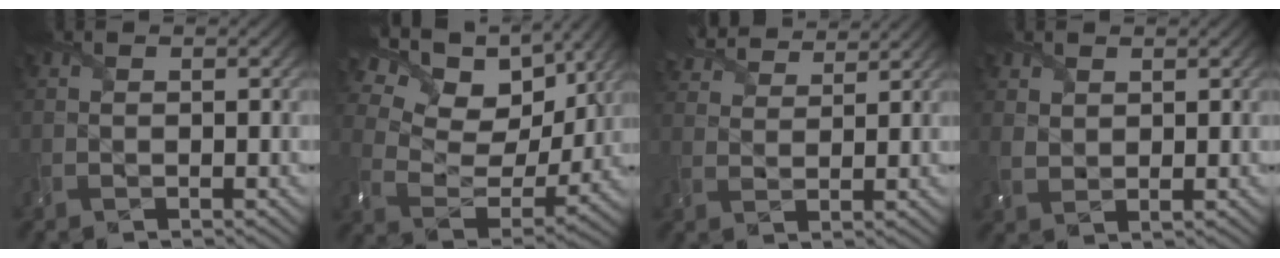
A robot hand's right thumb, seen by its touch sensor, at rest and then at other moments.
{"total": 16.0, "force": [9.3, 8.9, 9.4], "torque": [-0.230, 0.023, 0.146]}
{"total": 5.9, "force": [5.3, 1.5, 2.3], "torque": [-0.062, 0.015, 0.096]}
{"total": 2.2, "force": [1.5, 1.4, 0.9], "torque": [-0.027, -0.003, 0.035]}